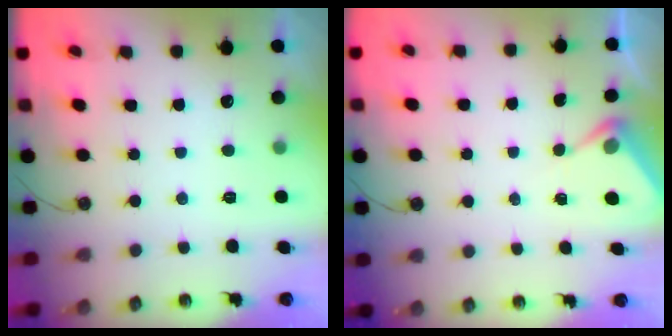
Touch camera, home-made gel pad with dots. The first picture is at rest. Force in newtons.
{"total": 4.1, "press": 4.1, "slide": 0.5}